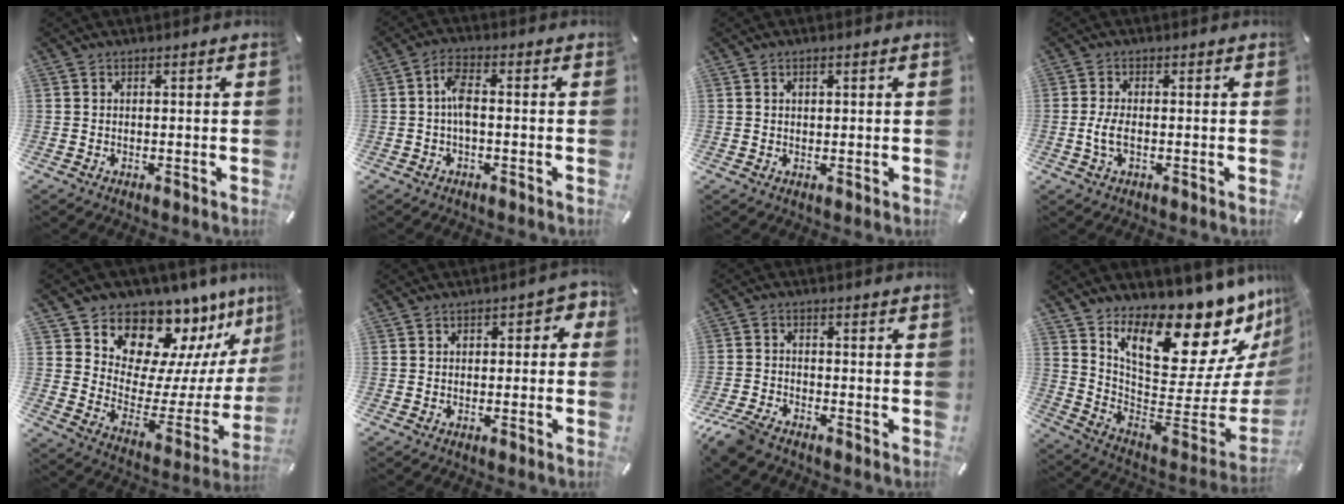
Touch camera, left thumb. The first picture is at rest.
{"total": 5.0, "force": [-0.5, 2.0, 4.5], "torque": [-0.095, 0.005, -0.014]}
{"total": 1.3, "force": [0.5, 0.8, 0.9], "torque": [-0.010, 0.001, 0.007]}
{"total": 4.1, "force": [-0.6, 1.8, 3.6], "torque": [-0.082, -0.003, -0.015]}
{"total": 13.5, "force": [12.2, 5.7, 1.3], "torque": [-0.026, -0.142, 0.206]}
{"total": 2.7, "force": [-1.0, 1.7, 1.8], "torque": [-0.025, 0.011, -0.024]}
{"total": 5.4, "force": [-4.6, 1.8, 2.1], "torque": [-0.061, 0.009, -0.094]}
{"total": 22.0, "force": [15.2, 8.7, 13.2], "torque": [-0.176, -0.123, 0.255]}